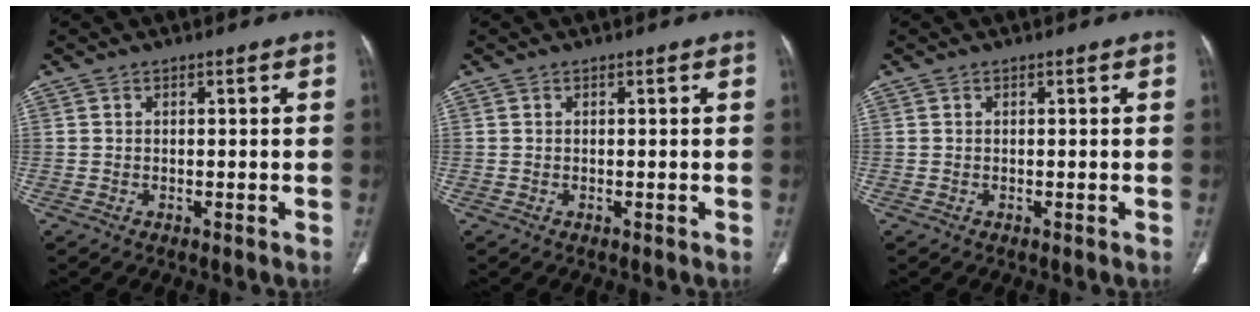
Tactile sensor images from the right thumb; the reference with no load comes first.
{"total": 0.0}
{"total": 0.0}